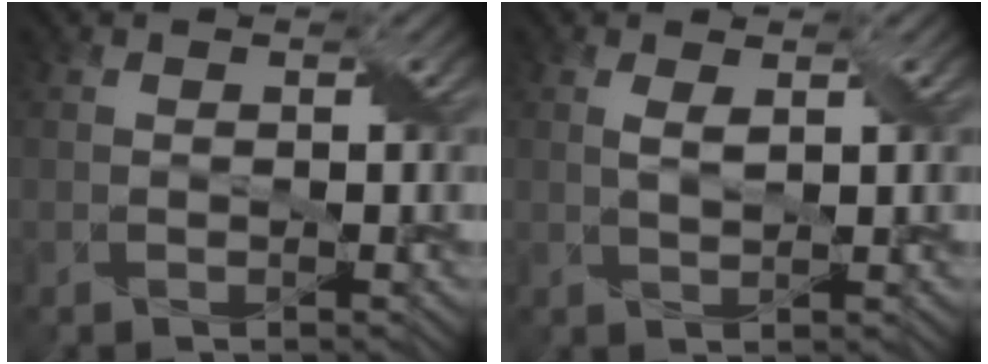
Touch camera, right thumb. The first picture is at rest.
{"total": 1.6, "force": [0.7, 0.5, 1.4], "torque": [-0.037, 0.001, 0.016]}